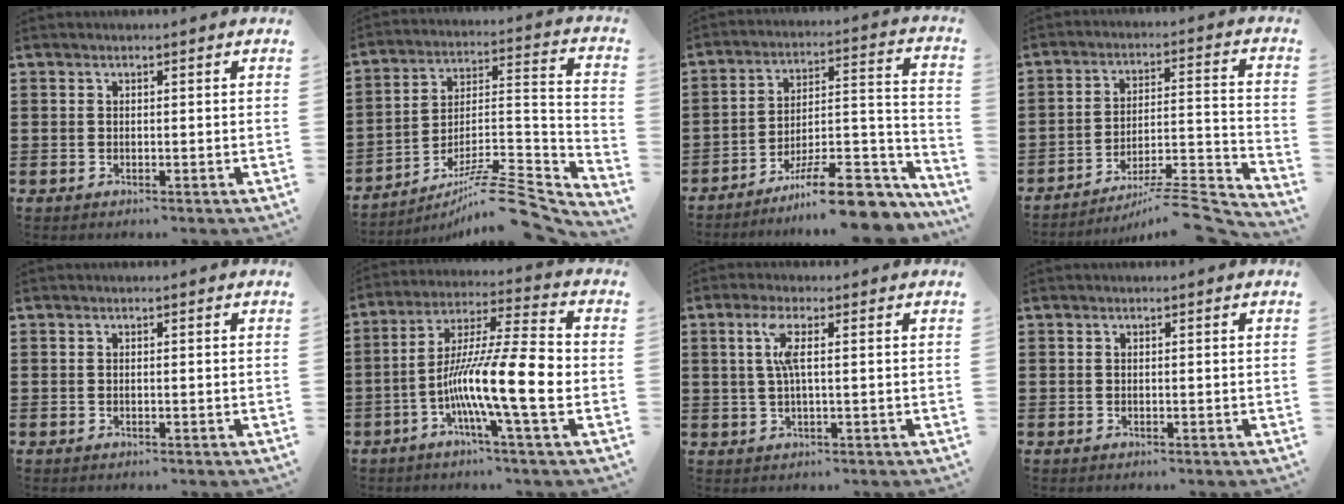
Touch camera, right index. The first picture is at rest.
{"total": 9.9, "force": [-7.8, 1.7, 5.9], "torque": [-0.090, 0.012, -0.153]}
{"total": 12.7, "force": [-9.6, 3.2, 7.6], "torque": [-0.090, 0.041, -0.168]}
{"total": 7.1, "force": [-6.2, 0.4, 3.4], "torque": [-0.048, -0.003, -0.122]}
{"total": 0.0}
{"total": 14.3, "force": [-3.3, 1.8, 13.8], "torque": [-0.270, -0.010, -0.068]}
{"total": 3.8, "force": [0.6, 0.4, 3.7], "torque": [-0.080, -0.002, 0.005]}
{"total": 0.0}